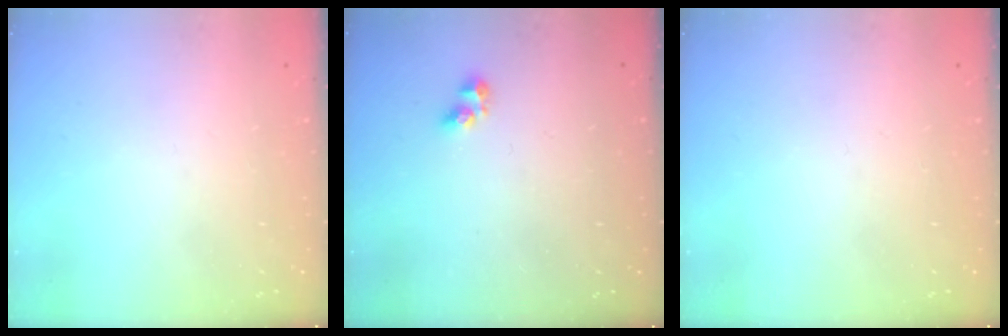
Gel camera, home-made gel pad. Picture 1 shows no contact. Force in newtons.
{"total": 4.1, "press": 4.1, "slide": 0.4}
{"total": 0.0}